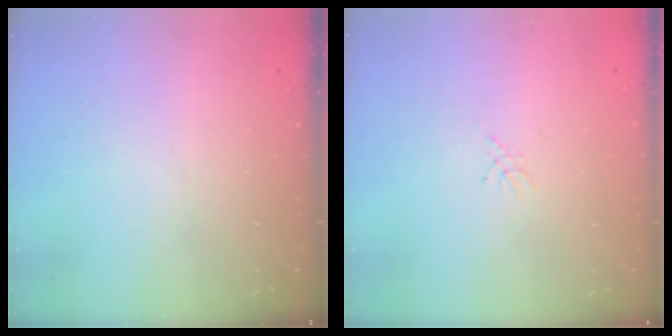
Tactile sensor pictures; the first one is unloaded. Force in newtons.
{"total": 2.3, "press": 2.2, "slide": 0.3}